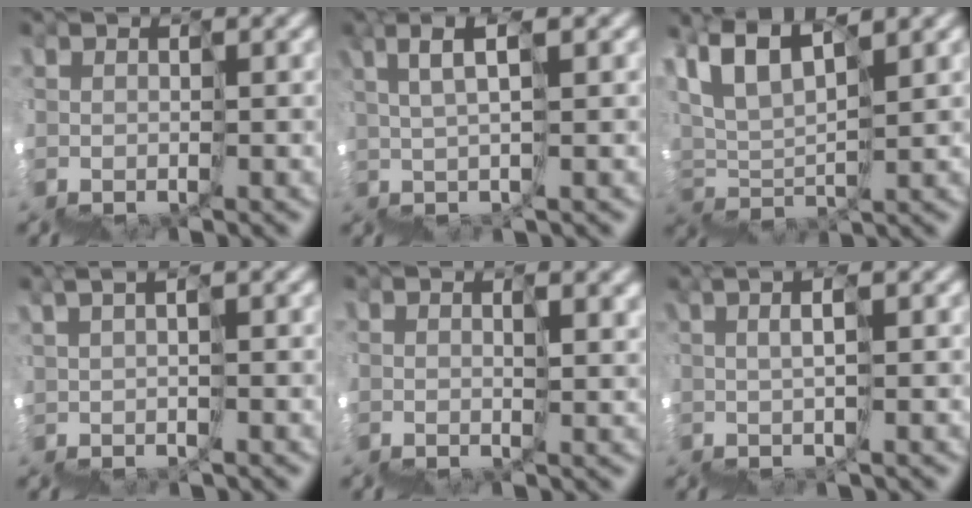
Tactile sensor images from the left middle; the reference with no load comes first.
{"total": 3.9, "force": [3.0, -2.5, 0.0], "torque": [-0.001, 0.041, 0.050]}
{"total": 5.8, "force": [5.5, -1.8, -0.6], "torque": [-0.011, 0.048, 0.097]}
{"total": 3.7, "force": [2.2, -2.6, -1.5], "torque": [0.022, 0.026, 0.042]}
{"total": 2.8, "force": [2.6, 1.0, 0.8], "torque": [-0.011, 0.009, 0.050]}
{"total": 2.9, "force": [2.1, -2.0, -0.1], "torque": [0.037, 0.034, 0.044]}